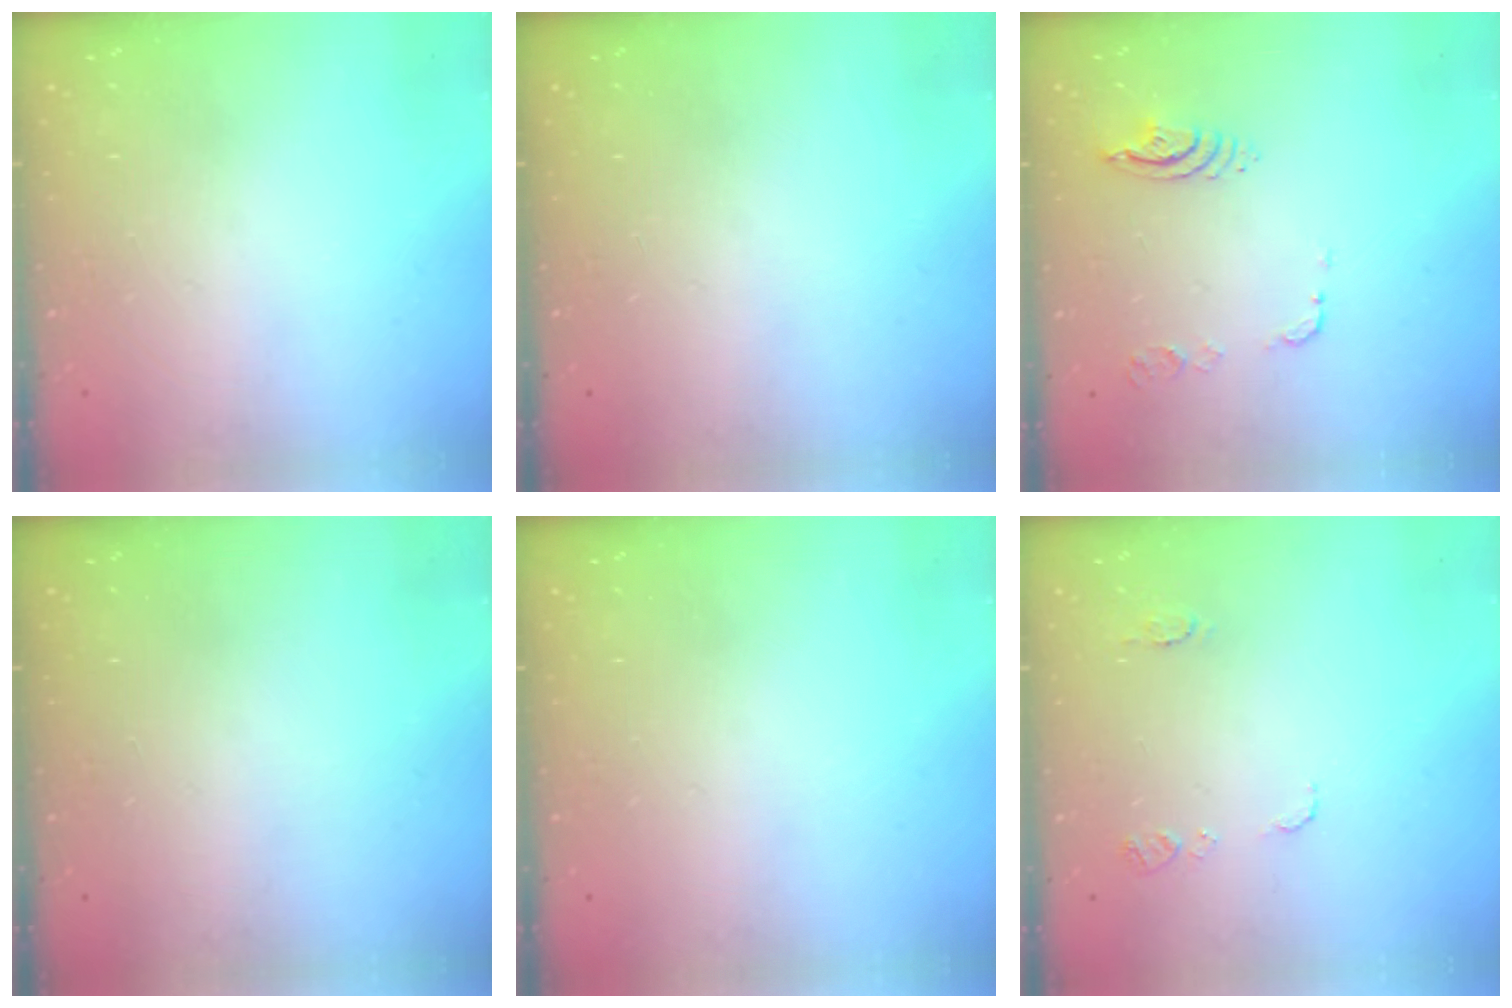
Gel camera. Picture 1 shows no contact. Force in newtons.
{"total": 0.0}
{"total": 9.4, "press": 9.4, "slide": 1.1}
{"total": 0.0}
{"total": 0.0}
{"total": 7.1, "press": 7.0, "slide": 0.7}